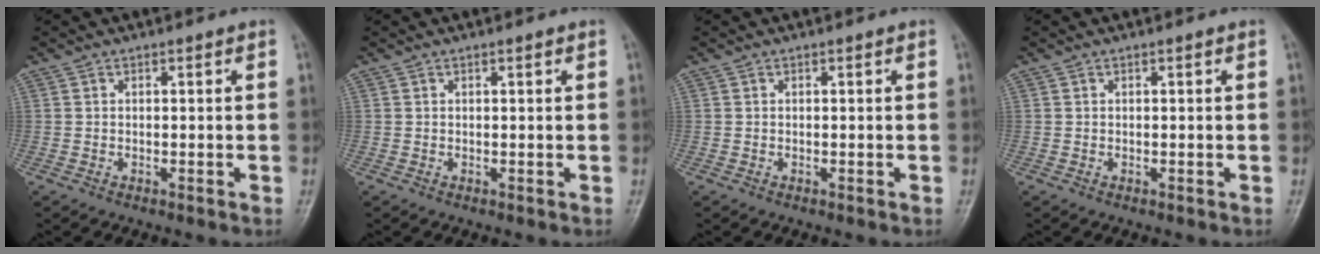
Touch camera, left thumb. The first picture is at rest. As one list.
[{"total": 0.5, "force": [0.3, 0.1, 0.4], "torque": [-0.007, 0.000, 0.004]}, {"total": 0.0}, {"total": 0.0}]